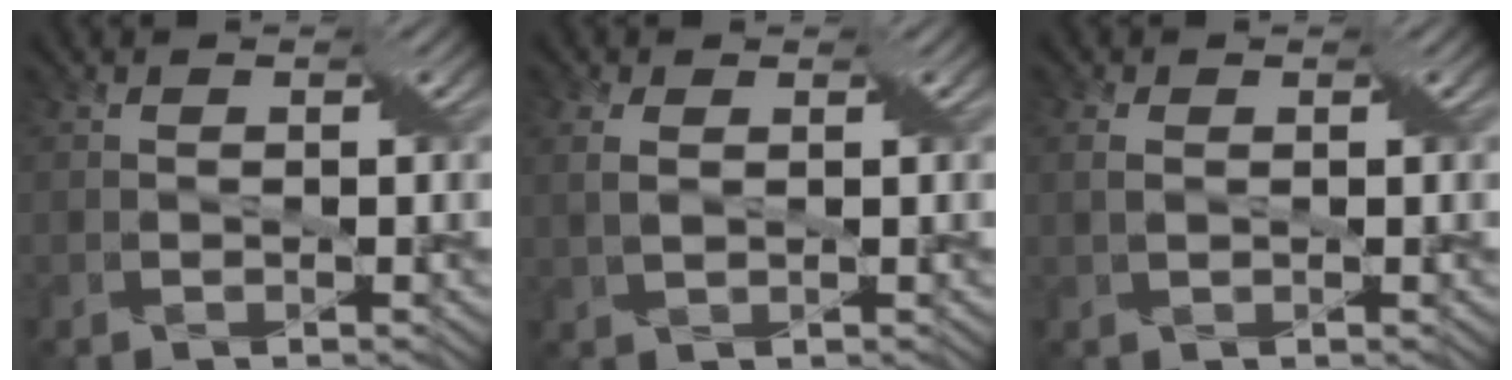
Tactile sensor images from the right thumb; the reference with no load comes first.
{"total": 2.5, "force": [0.8, 1.3, 2.0], "torque": [-0.053, 0.004, 0.018]}
{"total": 1.9, "force": [0.4, 1.1, 1.4], "torque": [-0.035, 0.003, 0.009]}